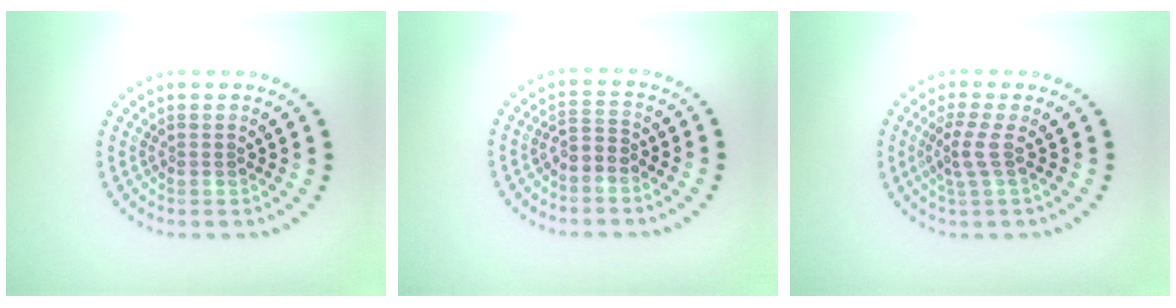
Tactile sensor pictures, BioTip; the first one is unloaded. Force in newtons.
{"total": 1.8, "press": 1.4, "slide": 1.2}
{"total": 2.0, "press": 1.5, "slide": 1.4}